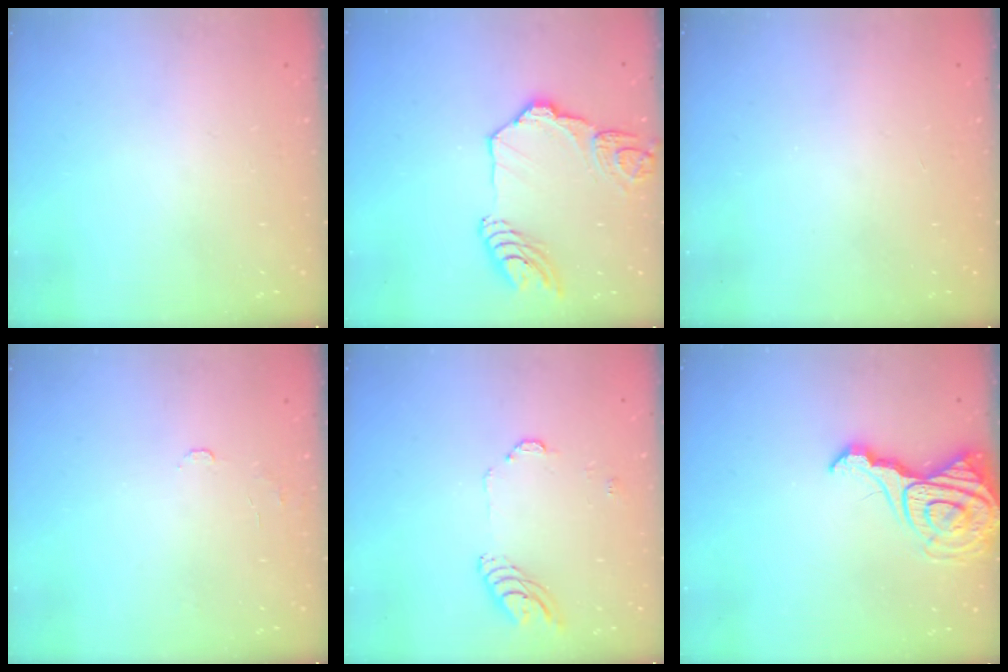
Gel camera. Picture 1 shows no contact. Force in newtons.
{"total": 15.3, "press": 15.3, "slide": 1.5}
{"total": 0.0}
{"total": 4.6, "press": 4.6, "slide": 0.5}
{"total": 8.5, "press": 8.5, "slide": 0.8}
{"total": 13.7, "press": 13.7, "slide": 1.3}